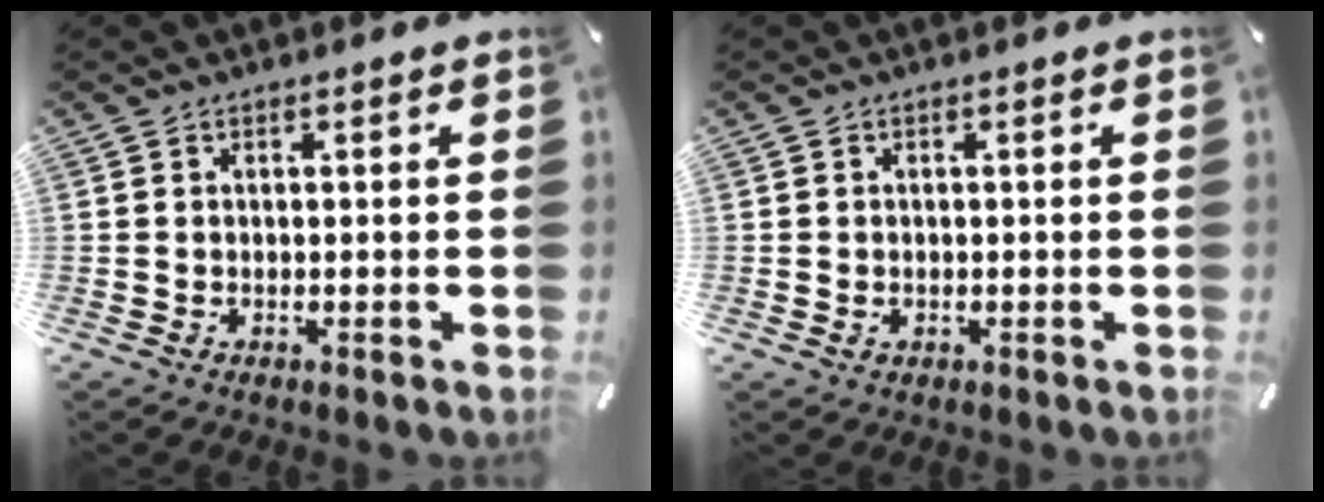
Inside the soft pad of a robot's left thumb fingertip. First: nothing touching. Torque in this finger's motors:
{"motor_torque": [-0.09, -0.03, -0.25, -0.12, -0.01]}